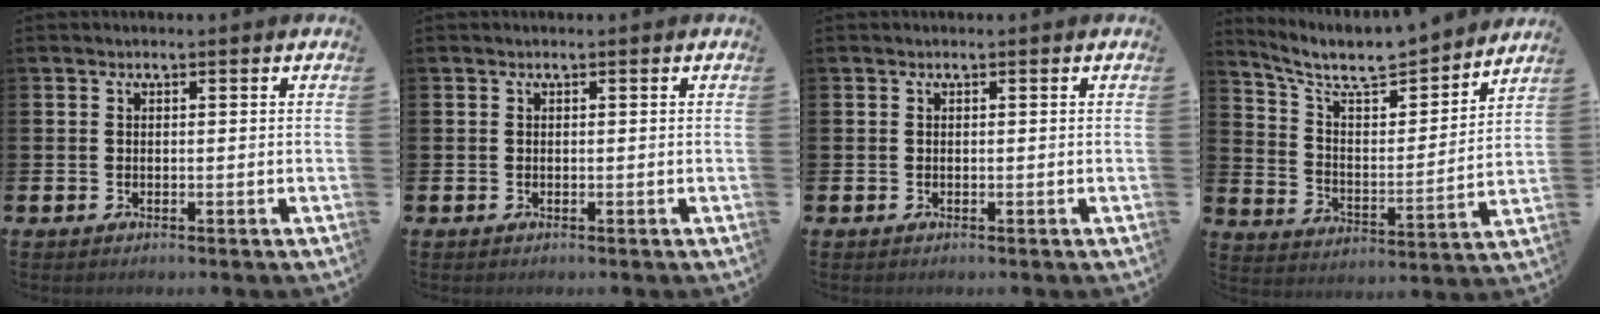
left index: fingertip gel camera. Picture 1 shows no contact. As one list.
[{"total": 0.0}, {"total": 0.0}, {"total": 8.1, "force": [7.3, 1.9, 2.9], "torque": [-0.090, -0.058, 0.124]}]